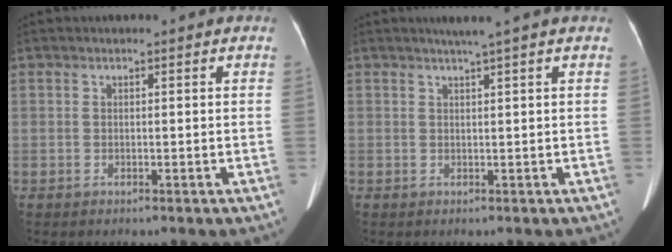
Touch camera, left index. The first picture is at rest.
{"total": 1.3, "force": [1.0, -0.4, 0.7], "torque": [-0.013, 0.003, 0.021]}